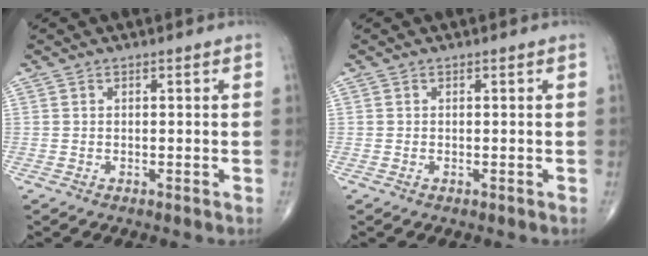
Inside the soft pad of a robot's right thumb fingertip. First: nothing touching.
{"total": 0.0}